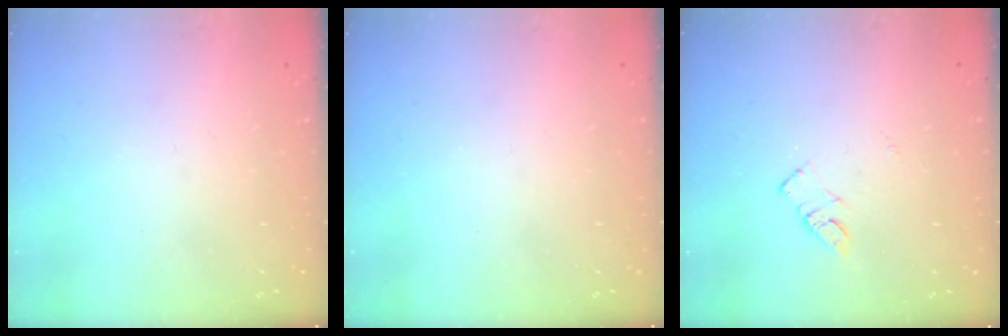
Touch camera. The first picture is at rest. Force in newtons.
{"total": 0.0}
{"total": 5.6, "press": 5.6, "slide": 0.8}